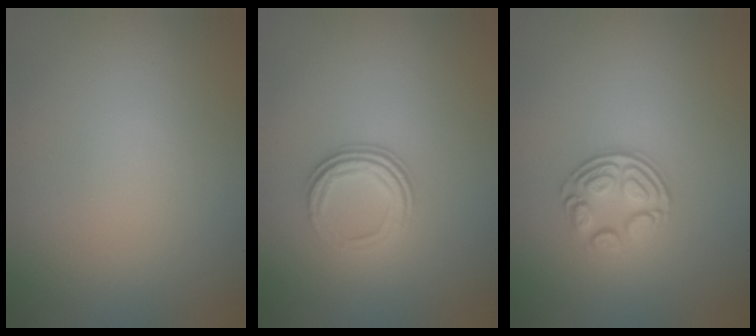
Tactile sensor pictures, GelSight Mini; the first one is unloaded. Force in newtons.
{"total": 3.3, "press": 2.2, "slide": 2.4}
{"total": 3.6, "press": 2.4, "slide": 2.6}